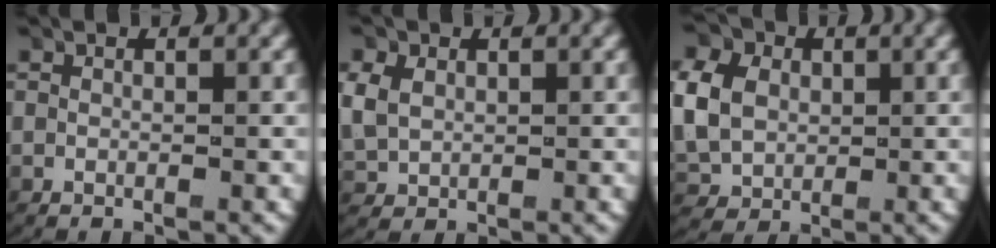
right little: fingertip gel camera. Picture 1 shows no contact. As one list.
[{"total": 3.3, "force": [0.6, 3.0, 1.4], "torque": [-0.049, -0.002, 0.020]}, {"total": 6.8, "force": [0.7, 5.9, 3.2], "torque": [-0.087, -0.008, 0.017]}]